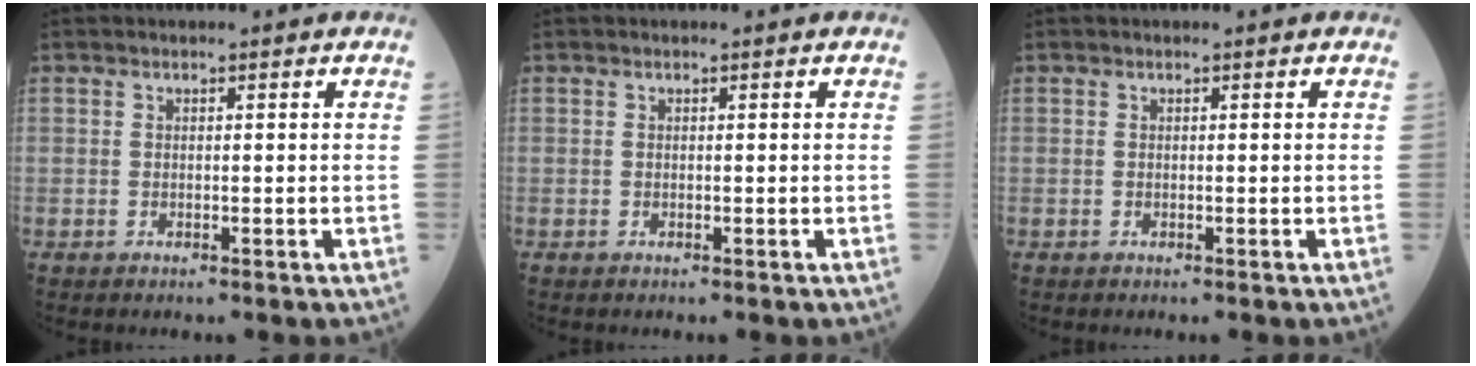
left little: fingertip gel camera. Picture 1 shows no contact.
{"total": 0.0}
{"total": 0.0}